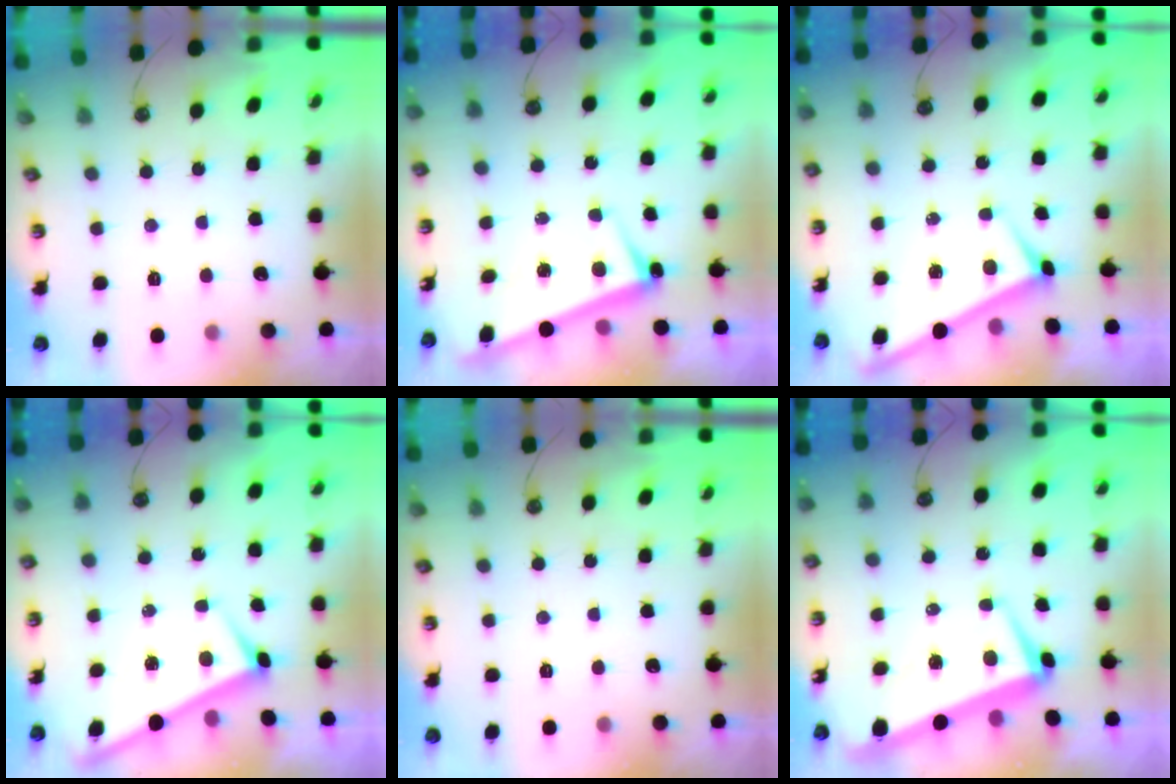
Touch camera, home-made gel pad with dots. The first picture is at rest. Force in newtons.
{"total": 3.4, "press": 3.3, "slide": 0.9}
{"total": 1.7, "press": 1.7, "slide": 0.1}
{"total": 1.9, "press": 1.9, "slide": 0.1}
{"total": 0.0}
{"total": 3.6, "press": 2.9, "slide": 2.1}